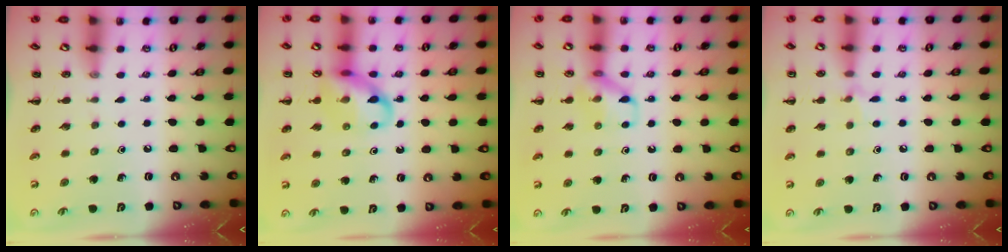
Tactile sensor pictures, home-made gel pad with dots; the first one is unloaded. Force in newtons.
{"total": 12.4, "press": 12.2, "slide": 2.0}
{"total": 9.3, "press": 9.3, "slide": 0.1}
{"total": 5.8, "press": 5.5, "slide": 1.7}